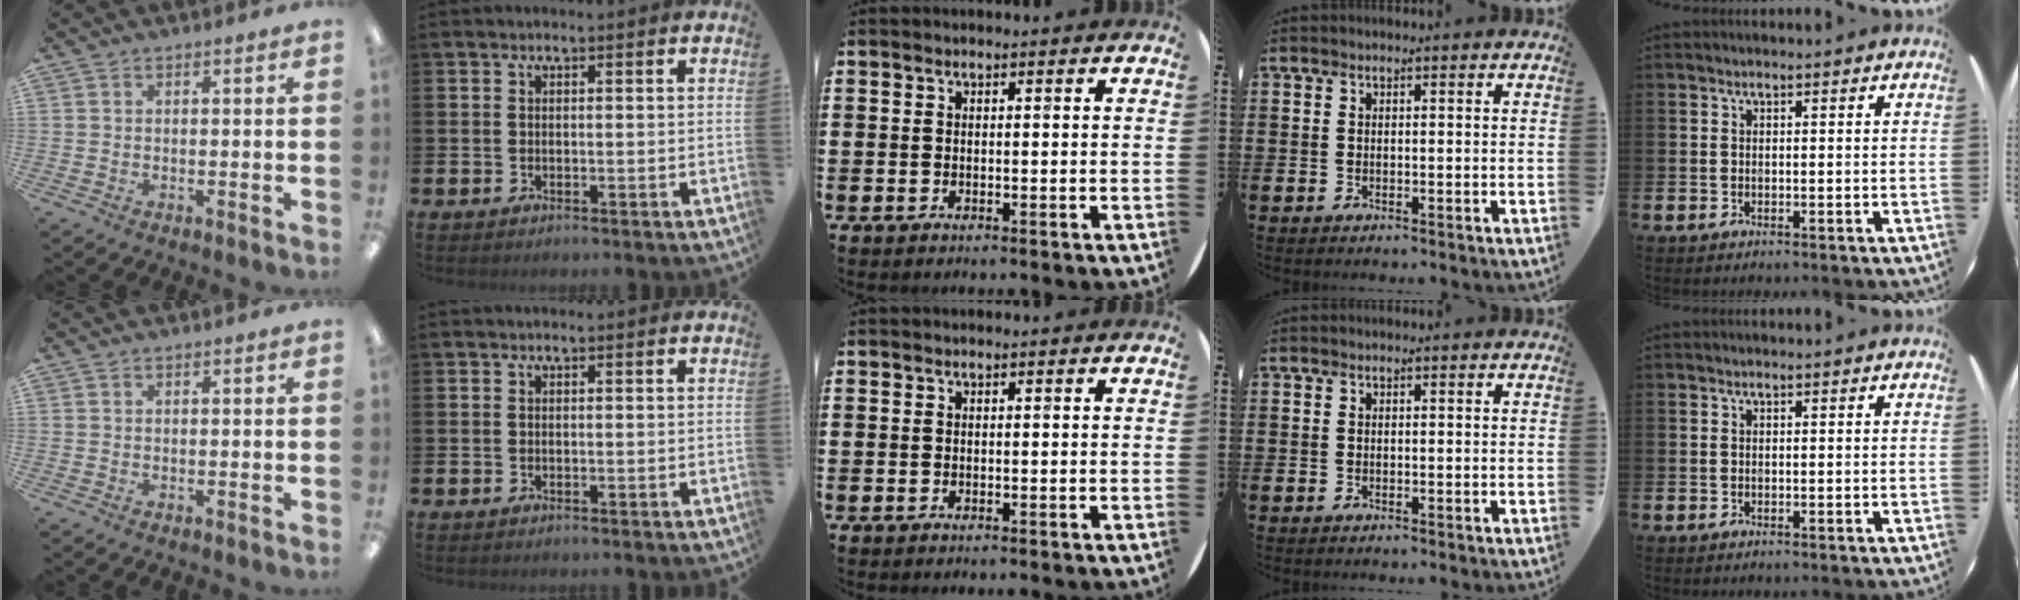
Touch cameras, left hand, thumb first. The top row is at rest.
{}